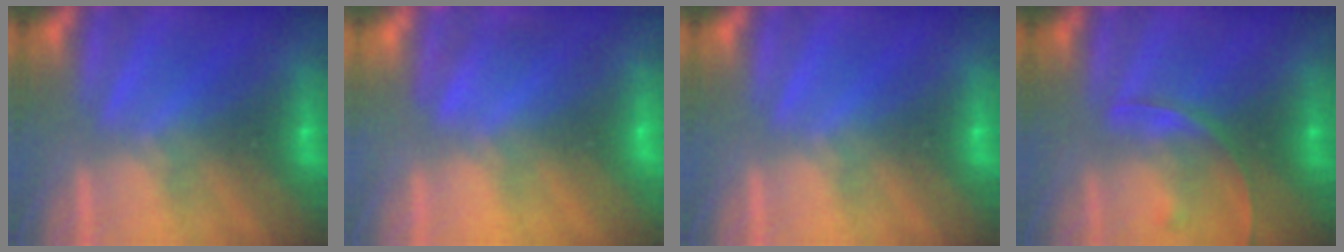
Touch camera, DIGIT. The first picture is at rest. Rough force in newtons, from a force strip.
{"total": 3.2}
{"total": 0.0}
{"total": 2.5}